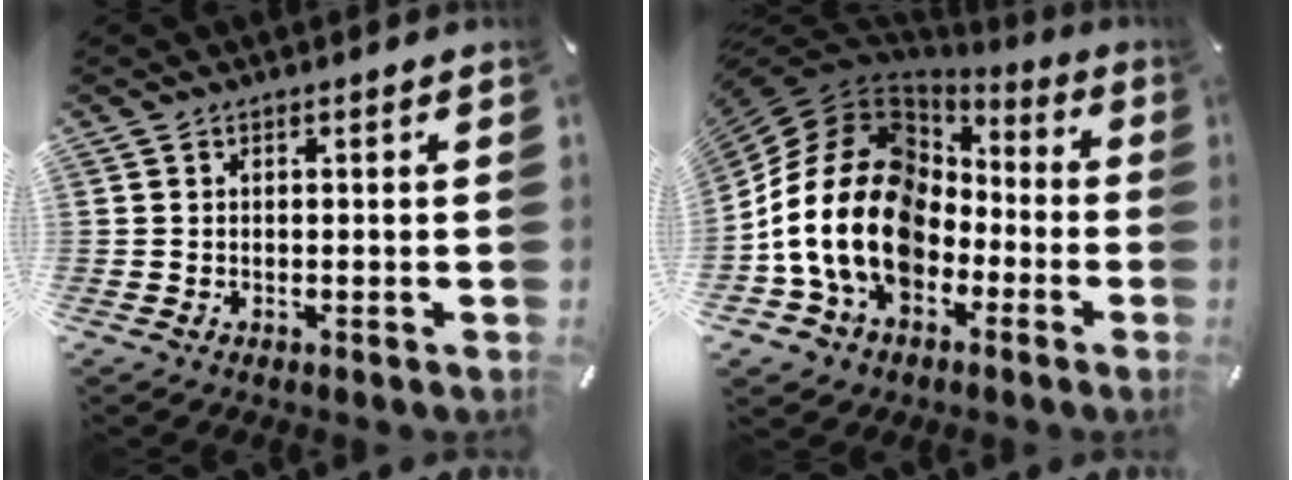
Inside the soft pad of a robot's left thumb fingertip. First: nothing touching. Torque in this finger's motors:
{"motor_torque": [2.36, 2.65, 2.77, 0.00, 1.05]}